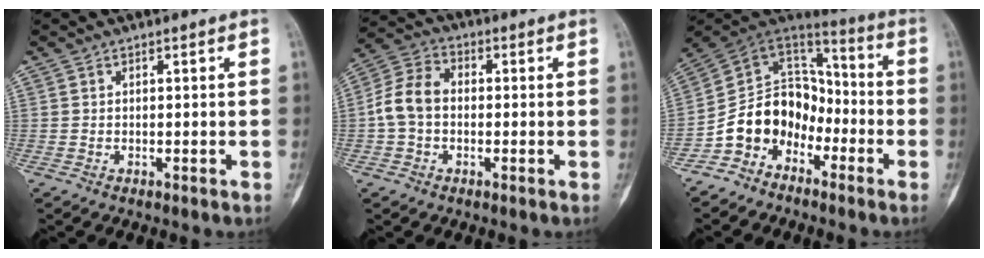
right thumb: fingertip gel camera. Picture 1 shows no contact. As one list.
[{"total": 8.0, "force": [-0.6, 6.0, 5.3], "torque": [-0.094, 0.027, -0.024]}, {"total": 13.7, "force": [-6.7, 10.5, 5.9], "torque": [-0.065, 0.096, -0.134]}]